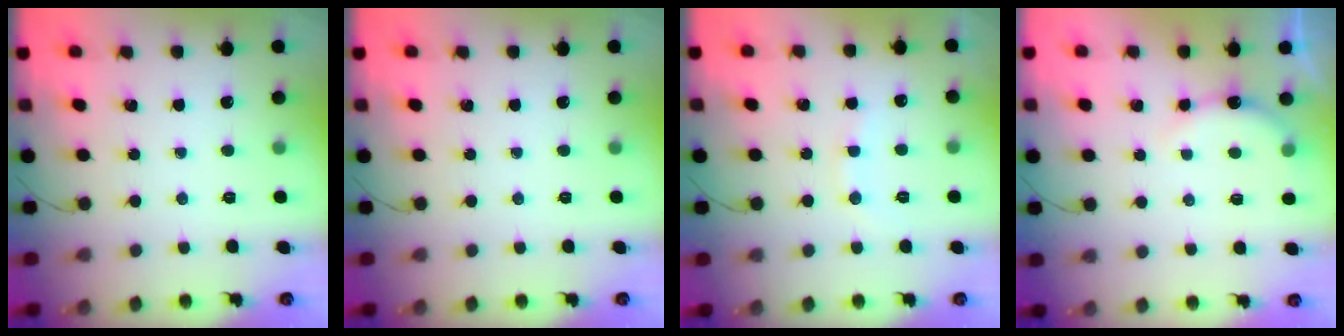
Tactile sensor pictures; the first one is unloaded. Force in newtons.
{"total": 0.0}
{"total": 7.7, "press": 7.5, "slide": 1.6}
{"total": 5.0, "press": 4.9, "slide": 0.9}